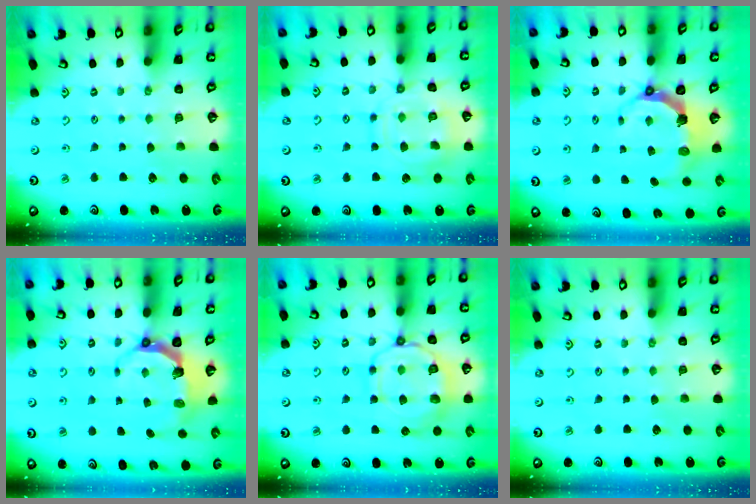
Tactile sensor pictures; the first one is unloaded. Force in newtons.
{"total": 12.5, "press": 12.5, "slide": 1.1}
{"total": 7.7, "press": 5.9, "slide": 5.0}
{"total": 6.3, "press": 4.8, "slide": 4.1}
{"total": 13.5, "press": 13.4, "slide": 1.3}
{"total": 0.0}